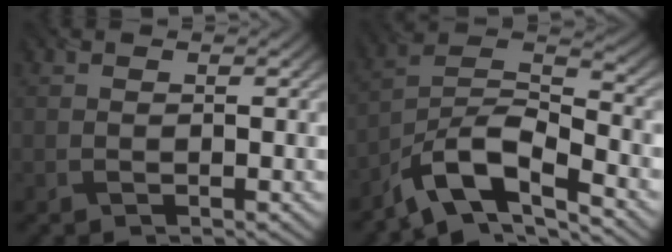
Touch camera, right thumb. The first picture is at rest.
{"total": 11.5, "force": [-8.2, 3.6, 7.1], "torque": [-0.129, 0.003, -0.168]}